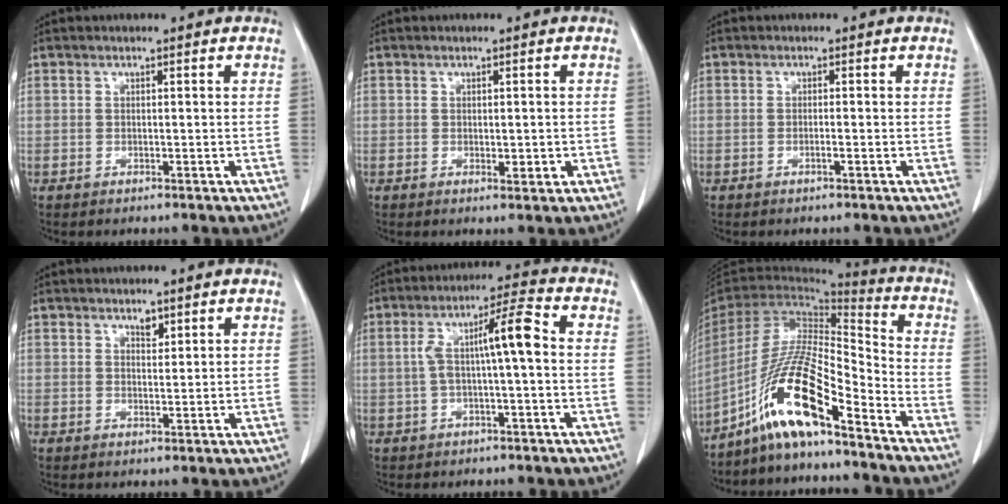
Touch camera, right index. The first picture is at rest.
{"total": 1.7, "force": [-0.2, 0.8, 1.5], "torque": [-0.019, -0.001, 0.004]}
{"total": 0.6, "force": [-0.3, -0.1, 0.5], "torque": [-0.009, 0.003, -0.004]}
{"total": 1.6, "force": [1.2, 0.7, 0.8], "torque": [-0.010, -0.004, 0.018]}
{"total": 8.1, "force": [0.4, 0.9, 8.0], "torque": [-0.145, 0.032, 0.007]}
{"total": 14.8, "force": [-9.9, 1.3, 11.0], "torque": [-0.218, -0.005, -0.187]}